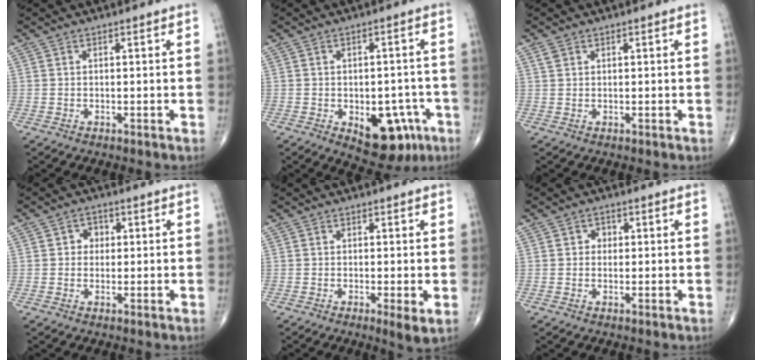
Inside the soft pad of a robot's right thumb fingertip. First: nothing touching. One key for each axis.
{"total": 12.0, "fx": -4.9, "fy": 6.9, "fz": 8.5, "tx": -0.073, "ty": 0.022, "tz": -0.052}
{"total": 1.2, "fx": 0.7, "fy": 0.9, "fz": 0.5, "tx": -0.007, "ty": 0.004, "tz": 0.016}
{"total": 2.8, "fx": 0.4, "fy": 2.5, "fz": 1.2, "tx": 0.004, "ty": 0.006, "tz": 0.000}
{"total": 3.0, "fx": -0.6, "fy": 0.5, "fz": 2.9, "tx": -0.055, "ty": -0.013, "tz": -0.015}
{"total": 1.8, "fx": 0.2, "fy": 1.6, "fz": 0.7, "tx": 0.003, "ty": 0.003, "tz": -0.001}